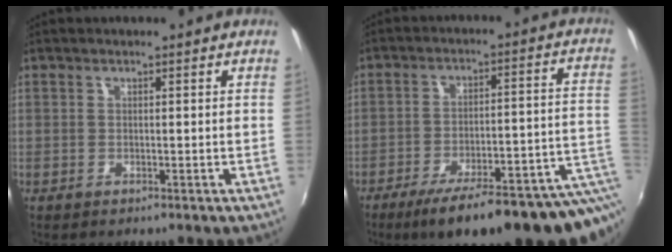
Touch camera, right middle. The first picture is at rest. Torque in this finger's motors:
{"motor_torque": [1.07, -1.06, 0.65, 0.13]}